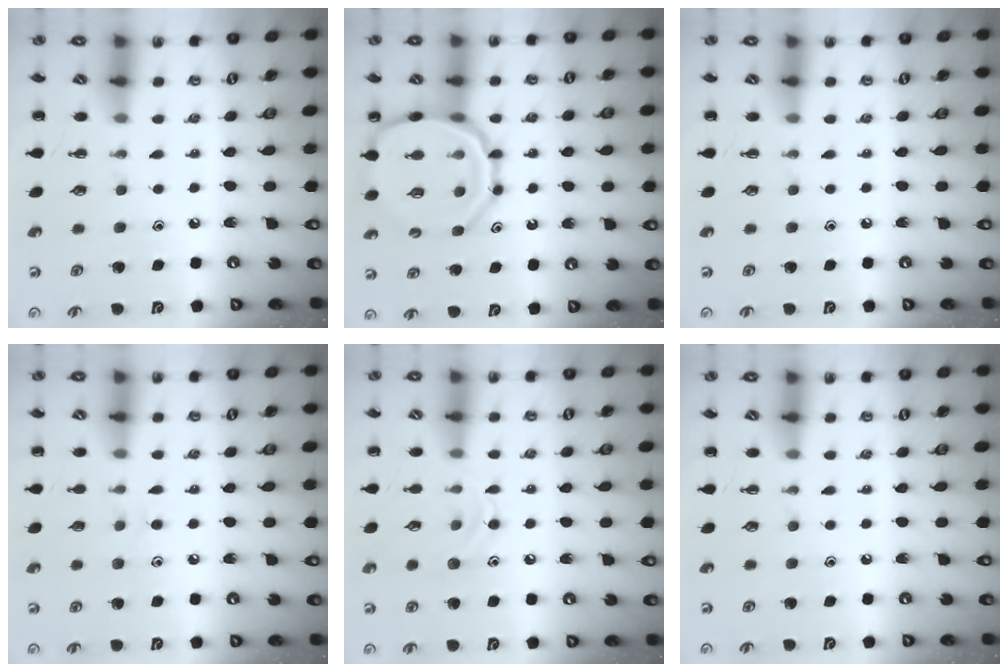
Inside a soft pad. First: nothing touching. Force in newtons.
{"total": 16.9, "press": 16.7, "slide": 2.4}
{"total": 0.0}
{"total": 5.0, "press": 4.6, "slide": 1.8}
{"total": 7.8, "press": 7.8, "slide": 1.1}
{"total": 0.0}